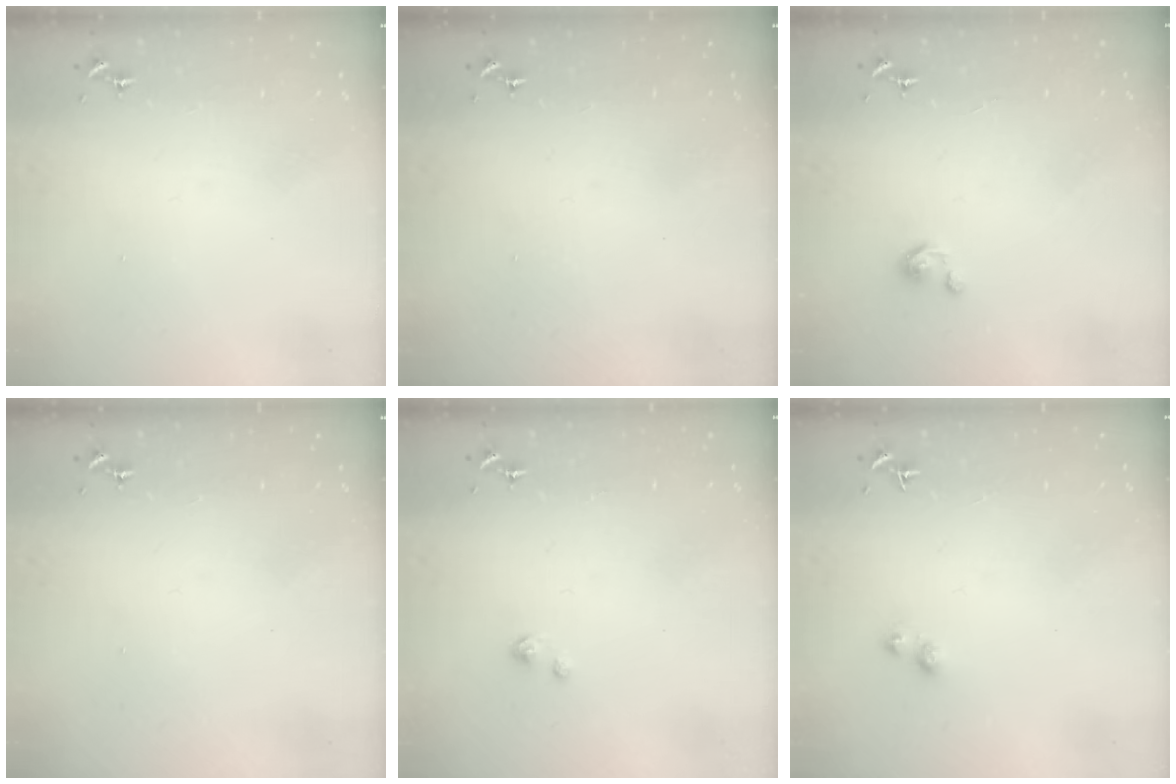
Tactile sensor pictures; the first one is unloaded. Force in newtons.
{"total": 0.0}
{"total": 3.3, "press": 3.3, "slide": 0.3}
{"total": 0.0}
{"total": 1.1, "press": 1.1, "slide": 0.1}
{"total": 3.2, "press": 3.1, "slide": 0.6}